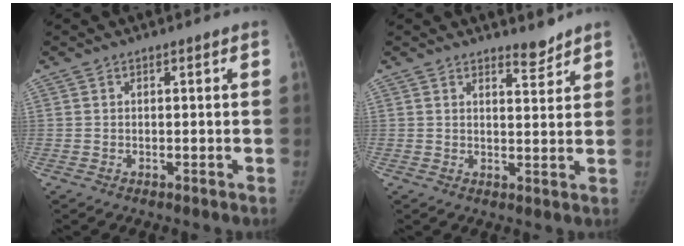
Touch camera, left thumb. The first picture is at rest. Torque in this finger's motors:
{"motor_torque": [0.34, -0.21, 0.52, -0.12, 0.10]}